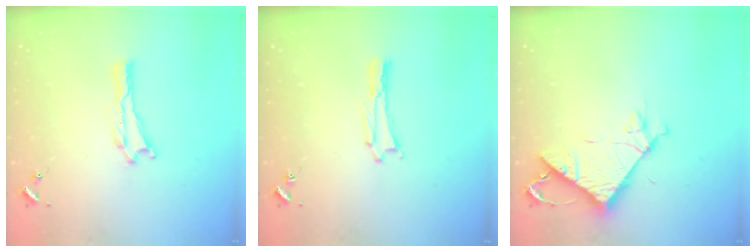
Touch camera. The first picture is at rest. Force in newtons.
{"total": 0.5, "press": 0.5, "slide": 0.2}
{"total": 7.9, "press": 7.8, "slide": 0.6}